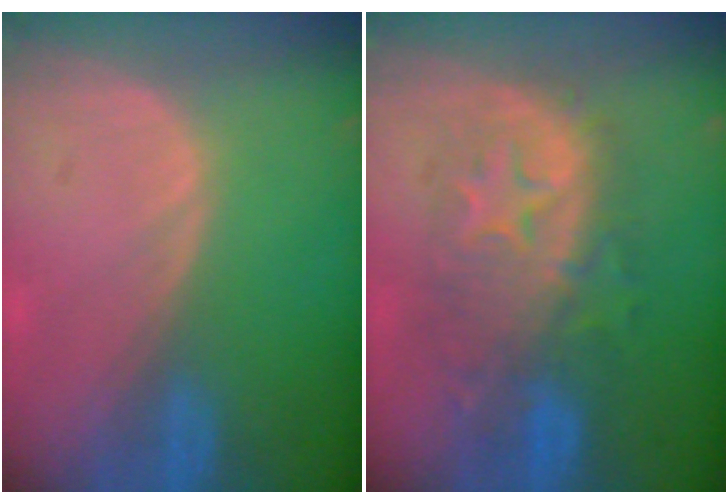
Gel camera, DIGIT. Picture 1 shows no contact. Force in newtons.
{"total": 9.2, "press": 9.2, "slide": 0.4}